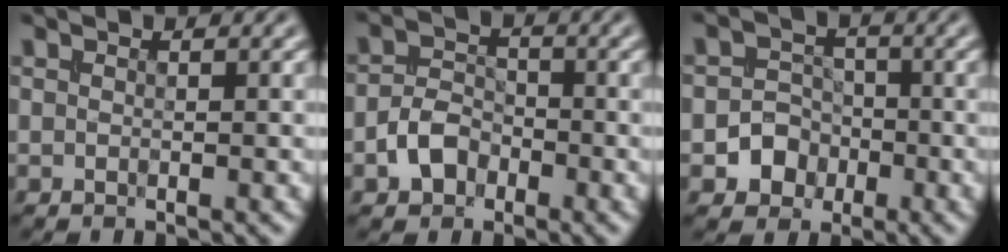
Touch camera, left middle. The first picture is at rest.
{"total": 3.1, "force": [-1.5, 2.3, 1.5], "torque": [-0.024, 0.007, -0.033]}
{"total": 3.2, "force": [-1.1, 2.9, 0.8], "torque": [0.015, 0.006, -0.028]}